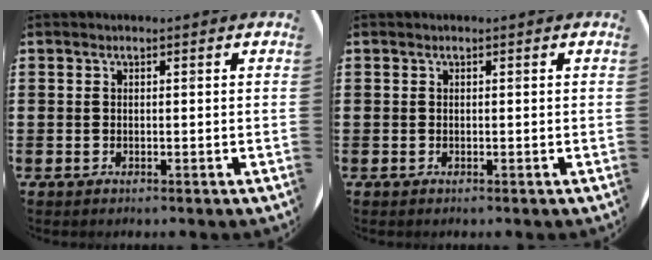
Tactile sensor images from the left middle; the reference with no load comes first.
{"total": 0.0}